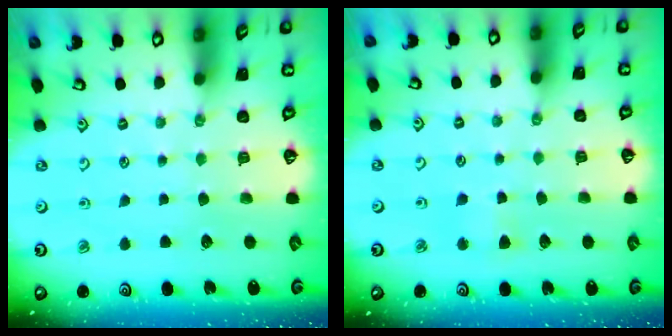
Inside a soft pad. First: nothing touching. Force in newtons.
{"total": 2.6, "press": 2.6, "slide": 0.5}